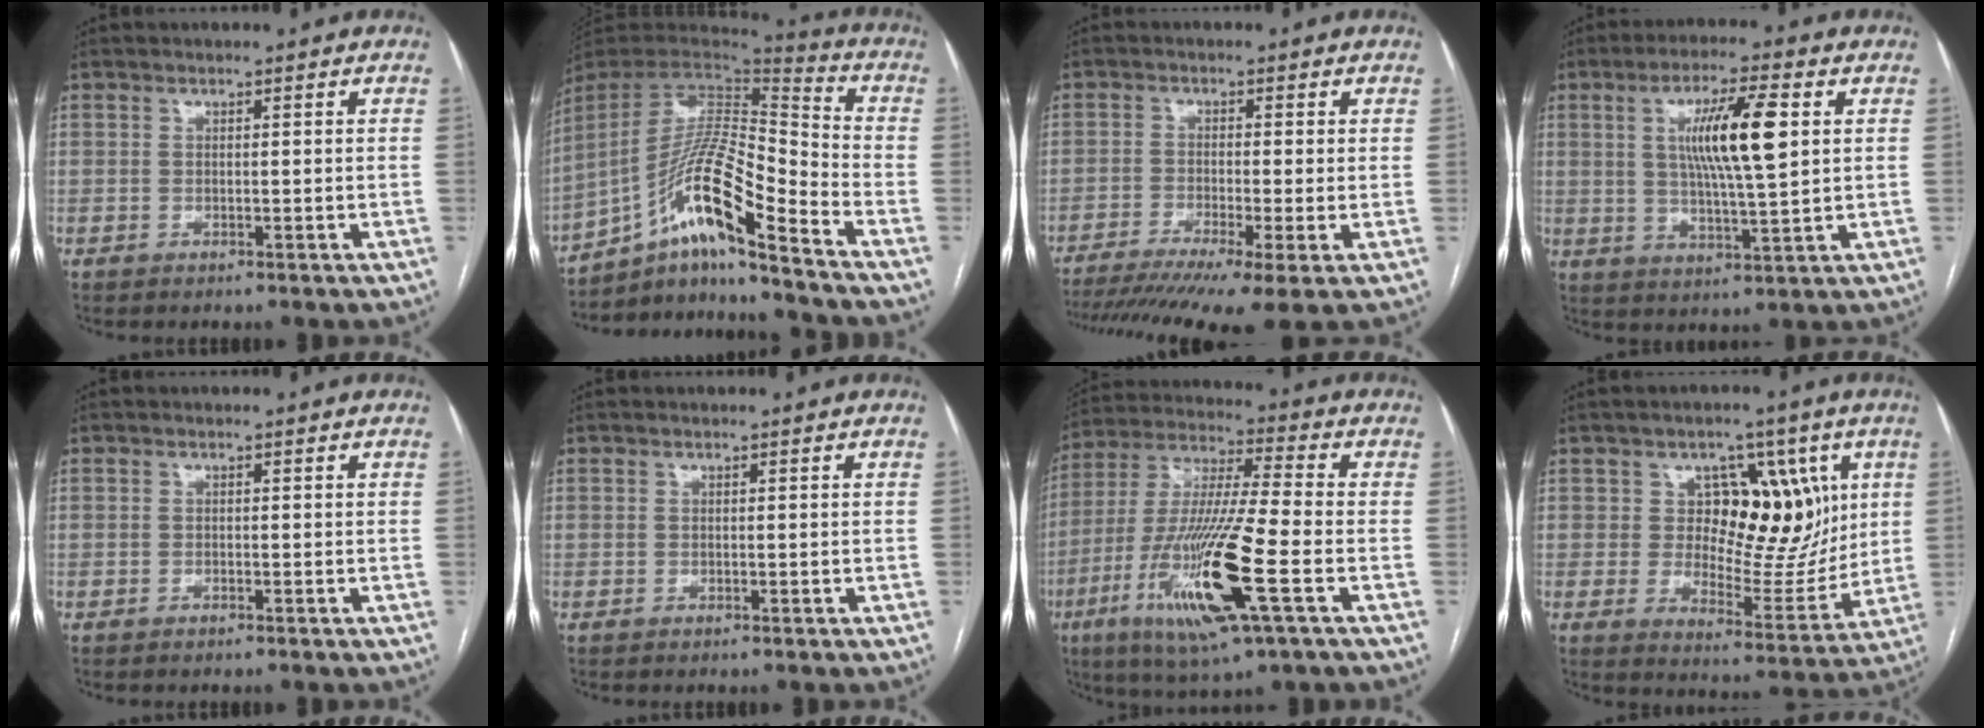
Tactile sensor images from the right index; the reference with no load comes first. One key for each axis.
{"total": 17.4, "fx": -11.1, "fy": 0.8, "fz": 13.5, "tx": -0.265, "ty": 0.008, "tz": -0.198}
{"total": 13.8, "fx": -9.8, "fy": 0.5, "fz": 9.7, "tx": -0.156, "ty": -0.024, "tz": -0.157}
{"total": 10.9, "fx": 2.6, "fy": 1.0, "fz": 10.6, "tx": -0.188, "ty": 0.002, "tz": 0.046}
{"total": 0.0}
{"total": 0.0}
{"total": 19.0, "fx": -6.6, "fy": 1.1, "fz": 17.8, "tx": -0.376, "ty": -0.028, "tz": -0.122}
{"total": 11.5, "fx": 3.6, "fy": 7.4, "fz": 8.1, "tx": -0.097, "ty": 0.015, "tz": 0.062}